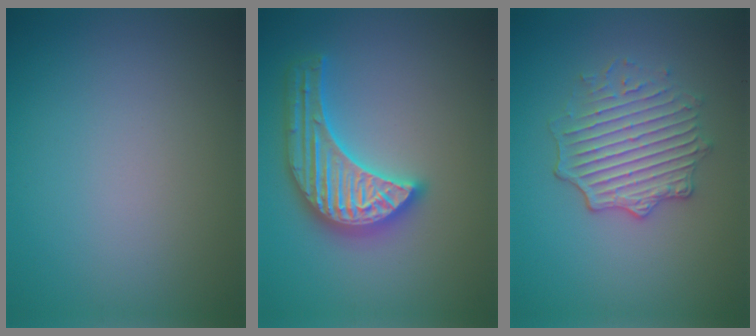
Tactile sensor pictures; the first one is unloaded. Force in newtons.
{"total": 5.6, "press": 5.5, "slide": 0.7}
{"total": 4.5, "press": 3.9, "slide": 2.3}